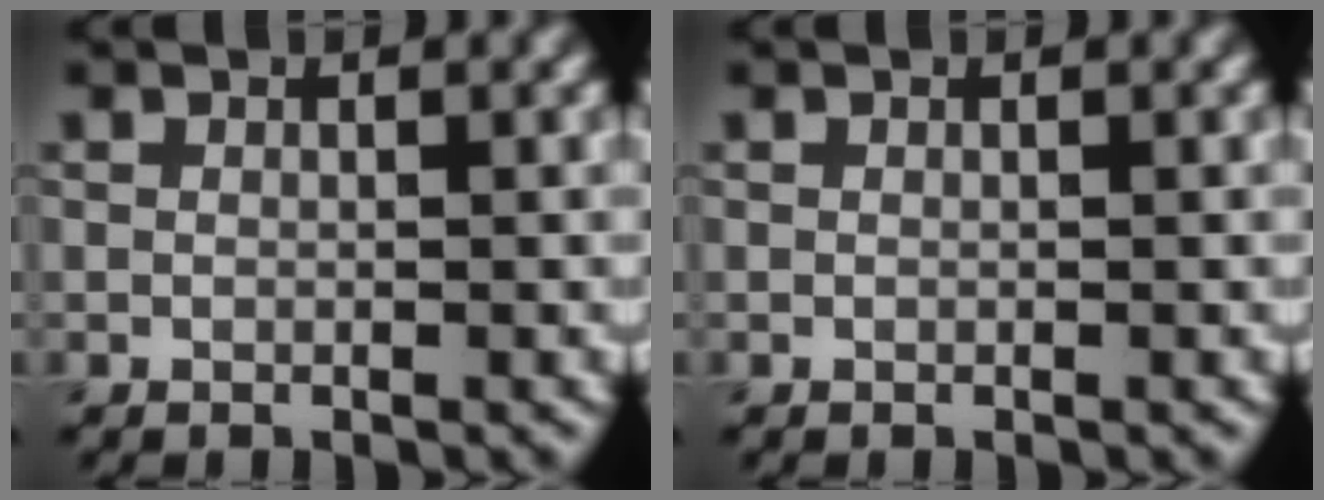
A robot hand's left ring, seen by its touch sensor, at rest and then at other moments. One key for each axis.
{"total": 0.0}